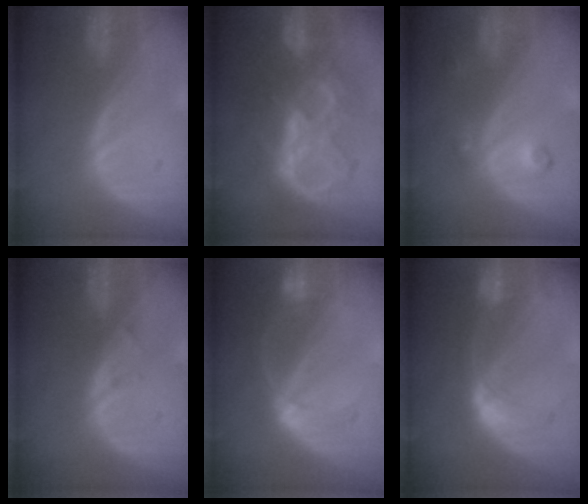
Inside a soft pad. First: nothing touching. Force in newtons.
{"total": 9.6, "press": 9.5, "slide": 1.0}
{"total": 3.5, "press": 3.2, "slide": 1.4}
{"total": 0.8, "press": 0.8, "slide": 0.2}
{"total": 6.5, "press": 5.7, "slide": 3.1}
{"total": 7.8, "press": 6.9, "slide": 3.7}